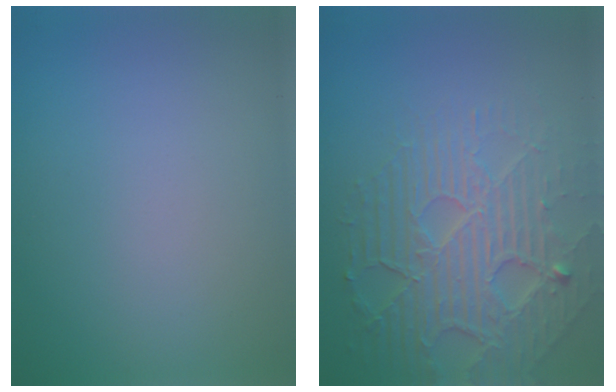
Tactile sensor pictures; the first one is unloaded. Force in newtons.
{"total": 6.6, "press": 4.8, "slide": 4.4}